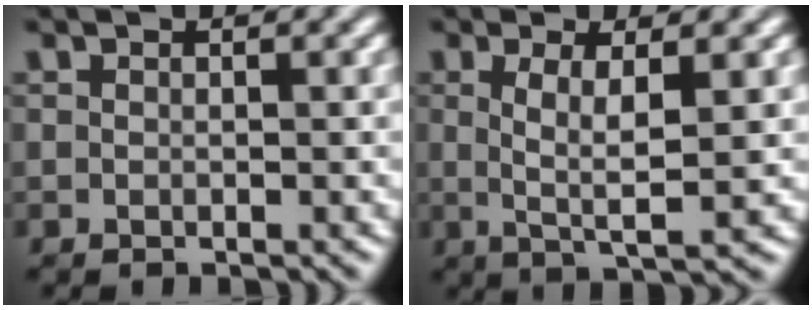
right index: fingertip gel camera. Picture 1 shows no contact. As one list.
[{"total": 3.9, "force": [0.4, -0.1, 3.8], "torque": [-0.066, -0.015, 0.016]}]